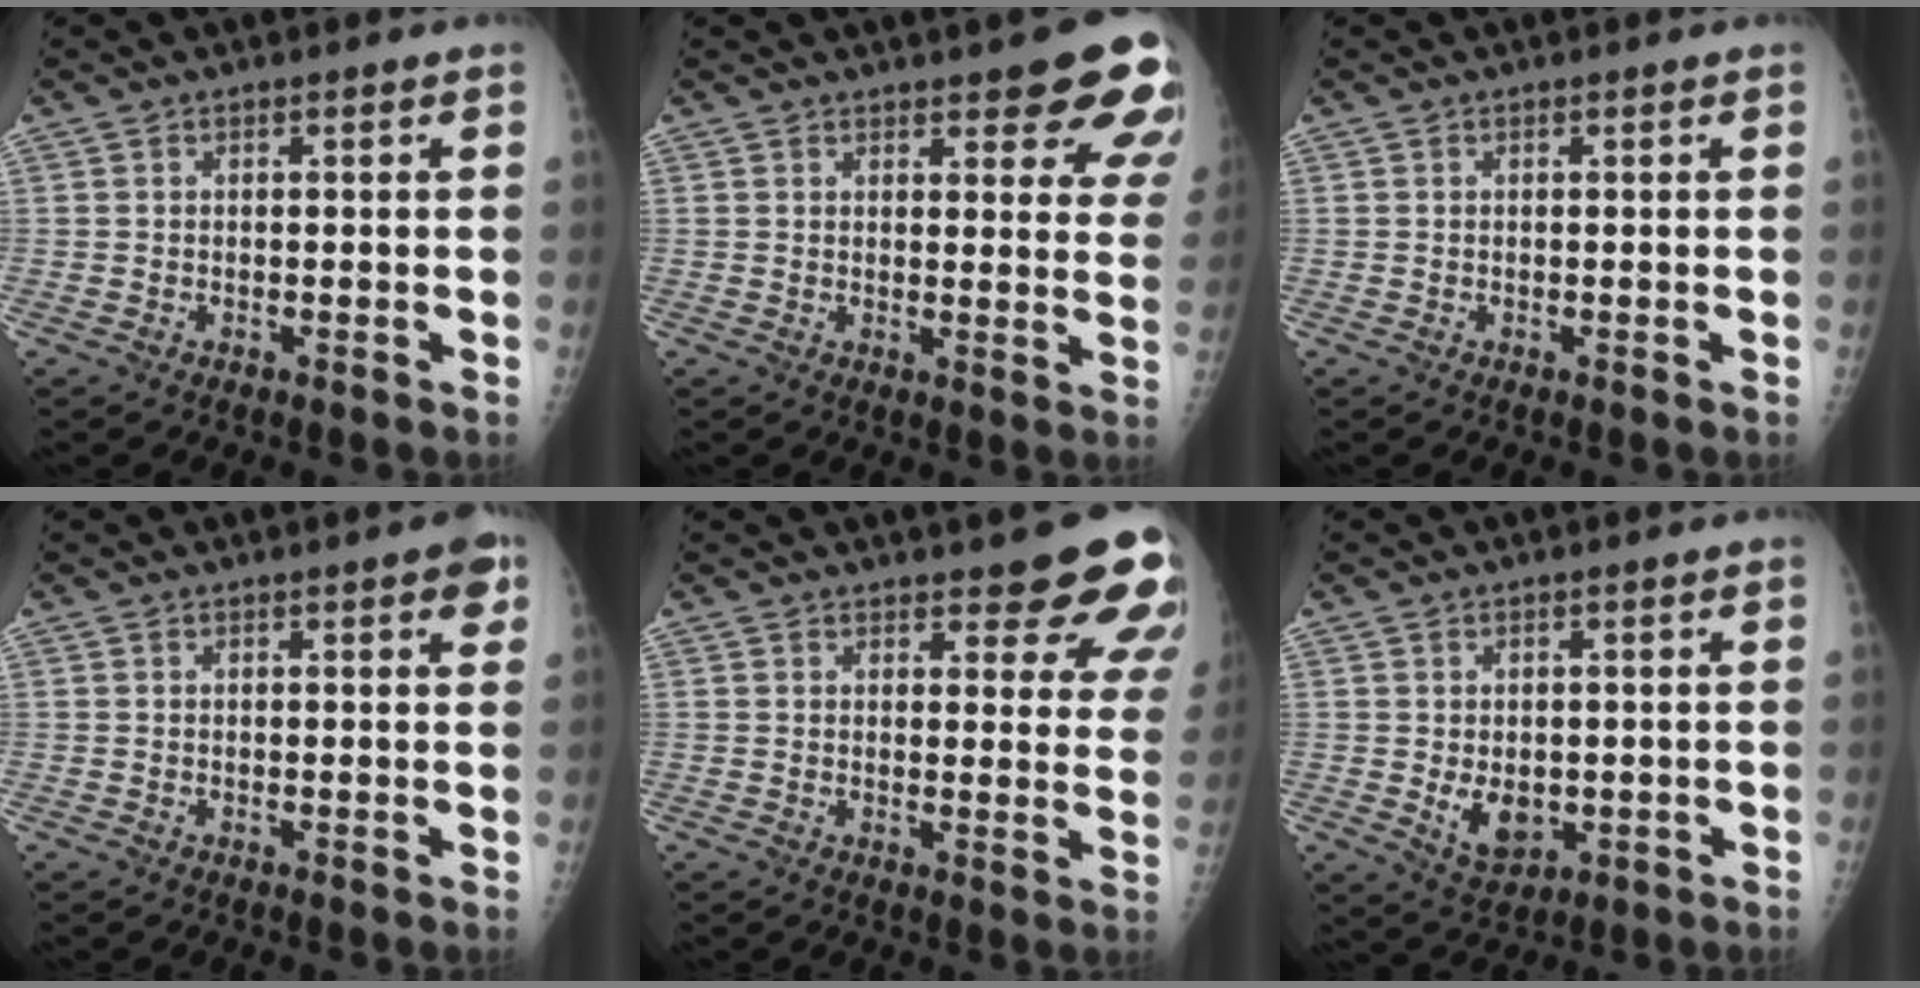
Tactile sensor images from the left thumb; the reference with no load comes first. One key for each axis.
{"total": 12.7, "fx": 8.3, "fy": 4.0, "fz": 8.8, "tx": -0.069, "ty": -0.040, "tz": 0.086}
{"total": 0.0}
{"total": 3.4, "fx": 1.7, "fy": 1.0, "fz": 2.8, "tx": -0.025, "ty": -0.002, "tz": 0.015}
{"total": 12.4, "fx": 9.0, "fy": 4.1, "fz": 7.5, "tx": -0.046, "ty": -0.048, "tz": 0.093}
{"total": 5.7, "fx": -0.5, "fy": 4.0, "fz": 4.0, "tx": -0.047, "ty": -0.011, "tz": 0.006}